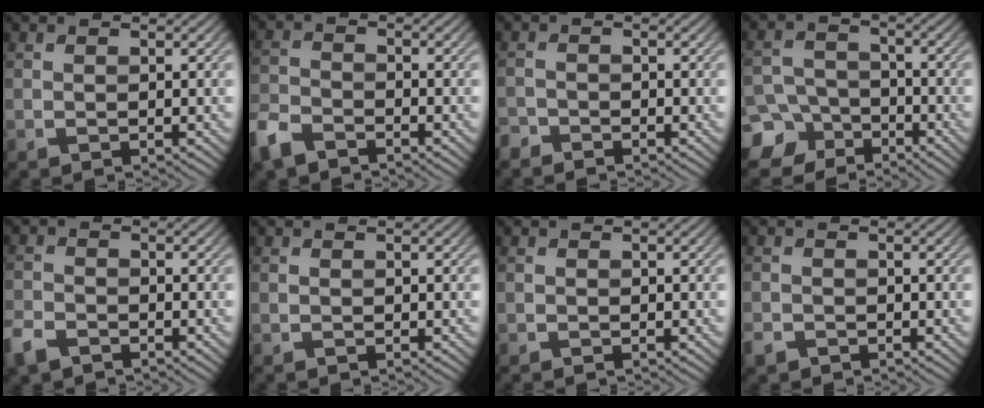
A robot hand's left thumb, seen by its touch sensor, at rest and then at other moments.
{"total": 5.5, "force": [-4.2, 2.4, 2.4], "torque": [-0.060, -0.007, -0.098]}
{"total": 1.7, "force": [-1.6, 0.5, 0.1], "torque": [-0.001, -0.003, -0.040]}
{"total": 8.4, "force": [-5.5, 6.0, 2.0], "torque": [-0.041, -0.018, -0.116]}
{"total": 3.9, "force": [-2.9, 2.0, 1.7], "torque": [-0.040, -0.008, -0.069]}
{"total": 0.0}
{"total": 0.0}
{"total": 1.7, "force": [-1.2, 1.0, 0.4], "torque": [-0.011, -0.005, -0.029]}